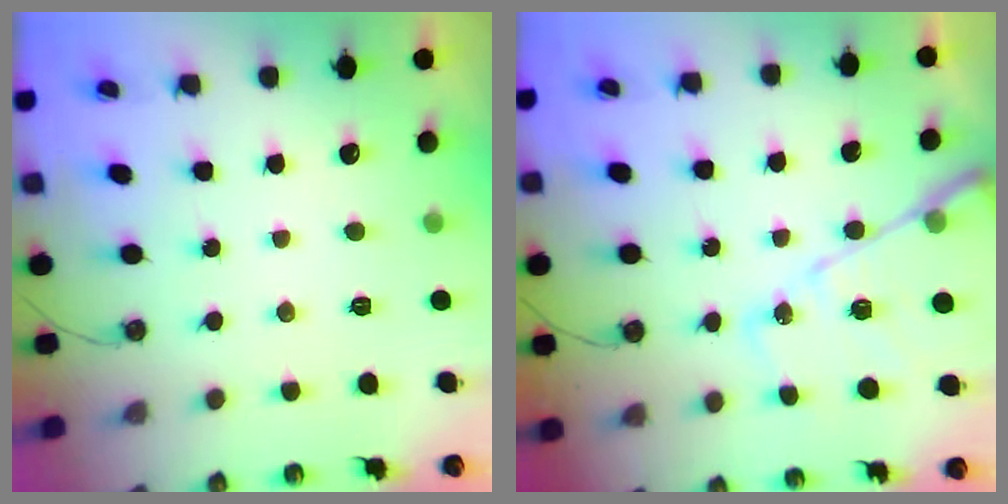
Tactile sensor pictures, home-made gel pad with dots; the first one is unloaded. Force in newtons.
{"total": 18.0, "press": 17.9, "slide": 2.3}